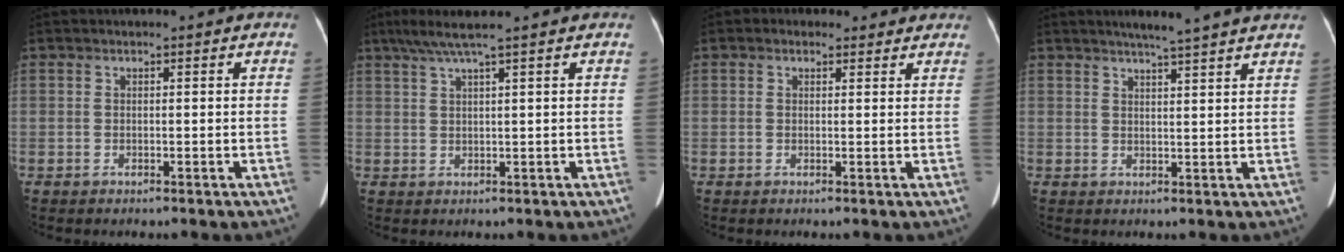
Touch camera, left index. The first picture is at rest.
{"total": 4.6, "force": [3.3, -1.1, 3.0], "torque": [-0.063, 0.015, 0.064]}
{"total": 2.8, "force": [2.0, 1.8, 0.5], "torque": [-0.003, 0.014, 0.017]}
{"total": 7.5, "force": [6.4, -0.7, 3.9], "torque": [-0.056, 0.011, 0.072]}